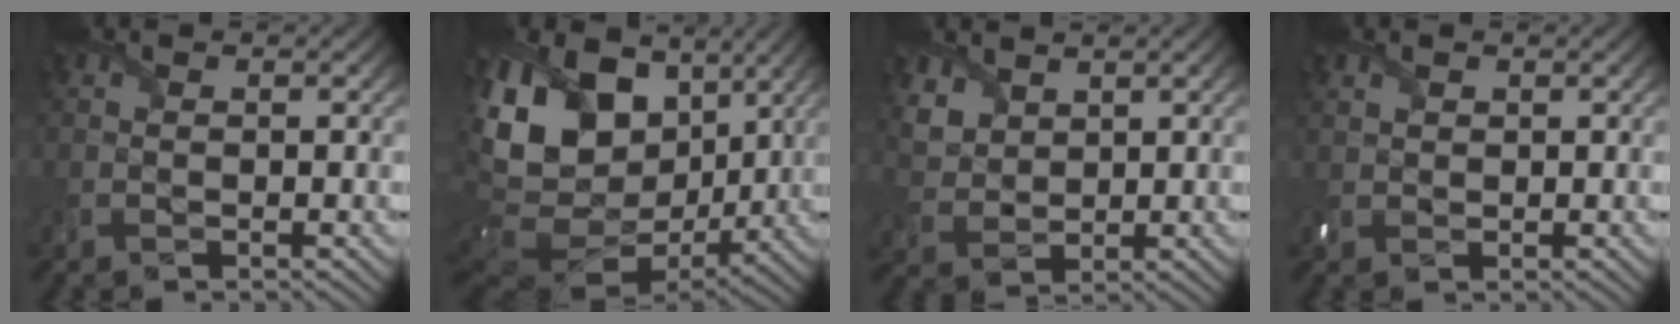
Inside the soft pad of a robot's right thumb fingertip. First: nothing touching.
{"total": 20.1, "force": [4.4, 13.9, 13.8], "torque": [-0.298, 0.001, 0.101]}
{"total": 4.5, "force": [3.1, 2.8, 1.7], "torque": [-0.063, -0.008, 0.073]}
{"total": 1.4, "force": [0.9, 1.0, 0.6], "torque": [-0.019, 0.001, 0.020]}